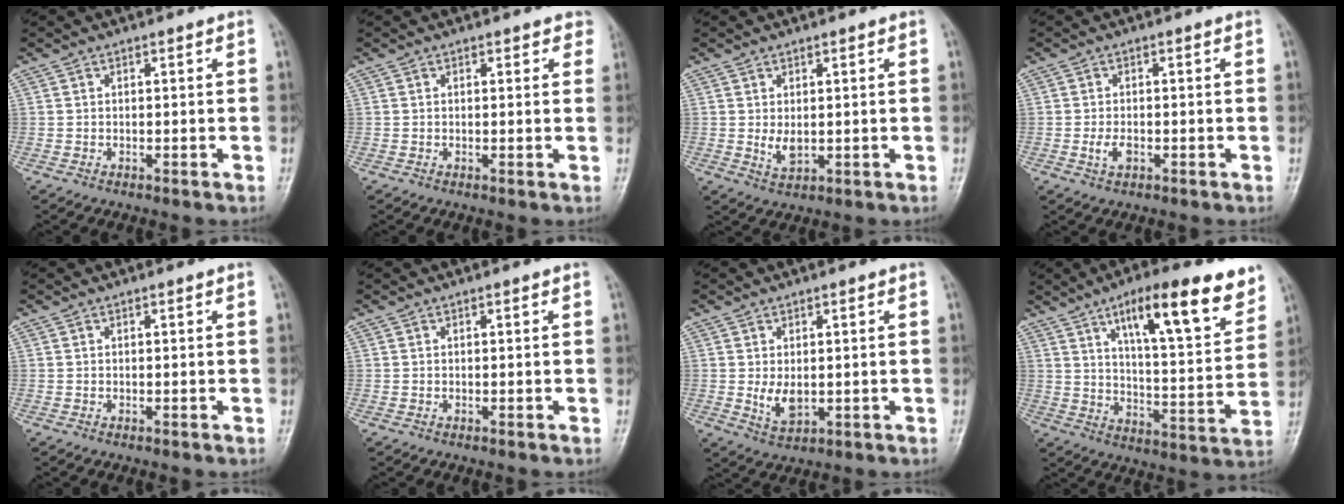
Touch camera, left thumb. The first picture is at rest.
{"total": 2.2, "force": [1.5, 1.2, 1.0], "torque": [0.018, -0.002, 0.009]}
{"total": 3.3, "force": [0.4, 1.9, 2.7], "torque": [-0.042, -0.011, 0.014]}
{"total": 2.5, "force": [-0.8, 1.4, 1.9], "torque": [-0.039, 0.000, -0.014]}
{"total": 0.0}
{"total": 0.0}
{"total": 4.5, "force": [0.1, 2.7, 3.6], "torque": [-0.057, -0.013, 0.010]}
{"total": 18.7, "force": [11.0, 5.2, 14.2], "torque": [-0.174, -0.050, 0.171]}